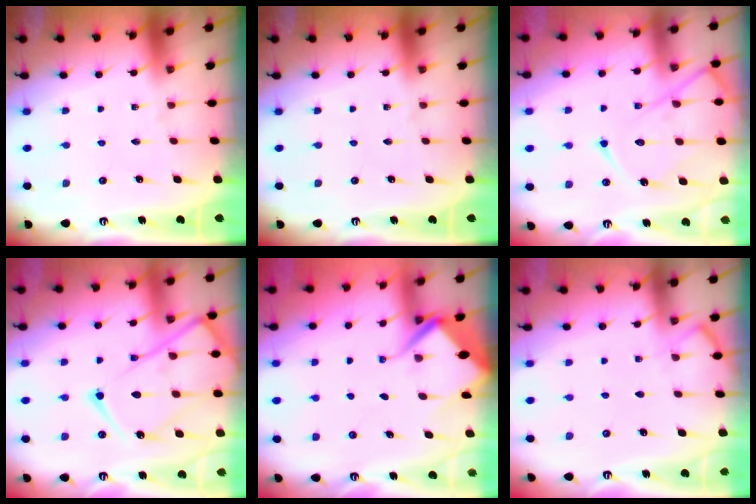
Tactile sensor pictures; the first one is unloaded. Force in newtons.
{"total": 0.0}
{"total": 14.6, "press": 14.5, "slide": 1.5}
{"total": 20.1, "press": 20.0, "slide": 2.1}
{"total": 6.2, "press": 6.2, "slide": 0.5}
{"total": 5.5, "press": 5.4, "slide": 0.7}